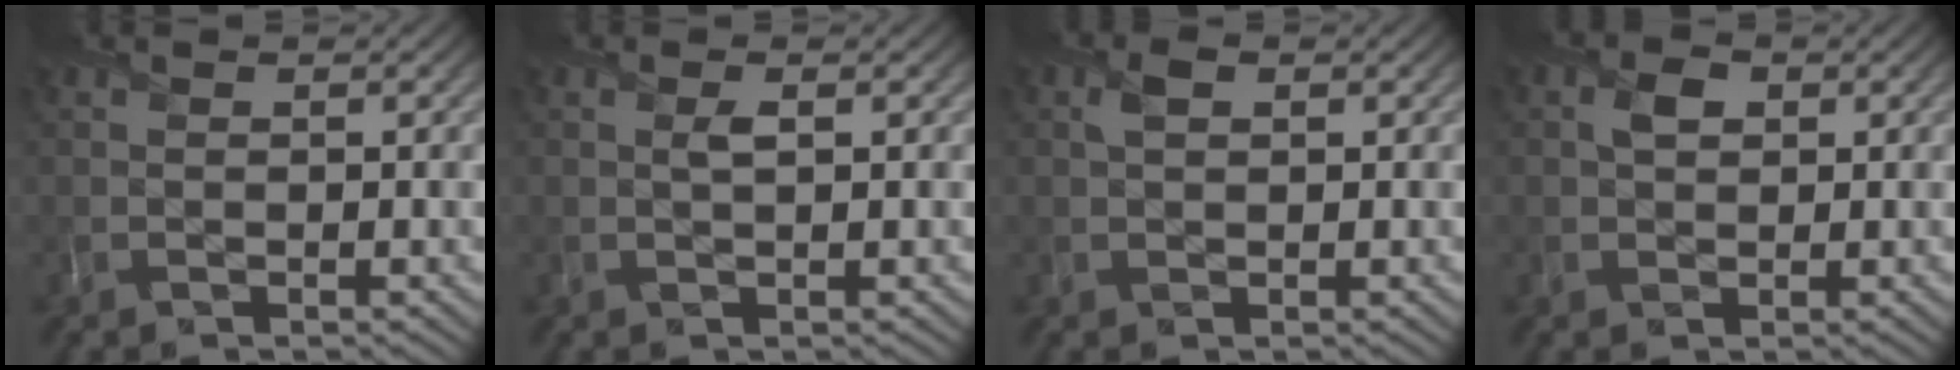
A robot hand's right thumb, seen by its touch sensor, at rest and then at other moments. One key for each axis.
{"total": 0.9, "fx": 0.3, "fy": 0.2, "fz": 0.8, "tx": -0.016, "ty": 0.002, "tz": 0.004}
{"total": 1.4, "fx": 0.5, "fy": 0.9, "fz": 0.9, "tx": -0.020, "ty": 0.002, "tz": 0.008}
{"total": 1.9, "fx": 0.5, "fy": 1.5, "fz": 1.0, "tx": -0.025, "ty": 0.002, "tz": 0.007}